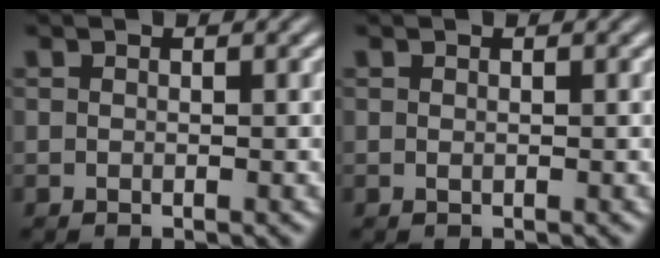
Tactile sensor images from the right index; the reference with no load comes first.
{"total": 0.0}